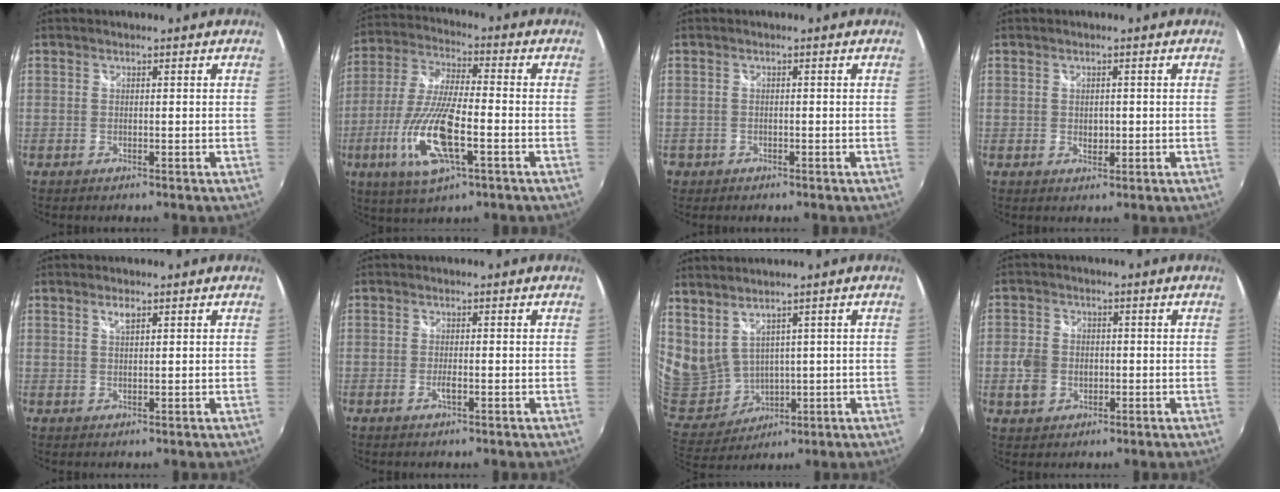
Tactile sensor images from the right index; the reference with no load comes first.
{"total": 15.4, "force": [-5.4, 4.2, 13.8], "torque": [-0.295, -0.017, -0.104]}
{"total": 1.7, "force": [-0.8, 1.5, 0.1], "torque": [-0.007, -0.001, -0.012]}
{"total": 1.7, "force": [0.0, 1.3, 1.0], "torque": [-0.015, -0.001, 0.000]}
{"total": 1.7, "force": [1.1, 0.4, 1.2], "torque": [-0.020, 0.002, 0.019]}
{"total": 1.2, "force": [-0.5, 0.2, 1.1], "torque": [-0.023, -0.003, -0.010]}
{"total": 11.0, "force": [5.3, 7.0, 6.6], "torque": [-0.150, -0.016, 0.140]}
{"total": 5.5, "force": [-1.1, 4.7, 2.7], "torque": [-0.066, 0.006, -0.019]}